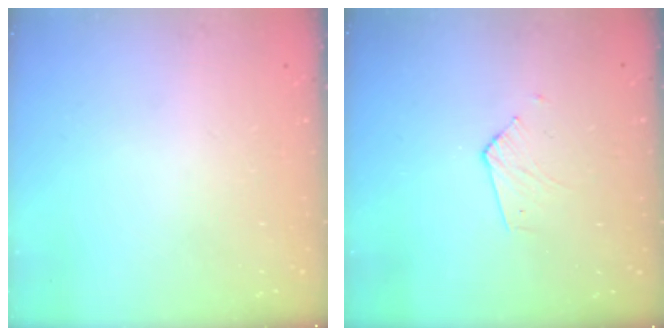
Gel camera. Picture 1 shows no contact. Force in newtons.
{"total": 2.9, "press": 2.9, "slide": 0.2}